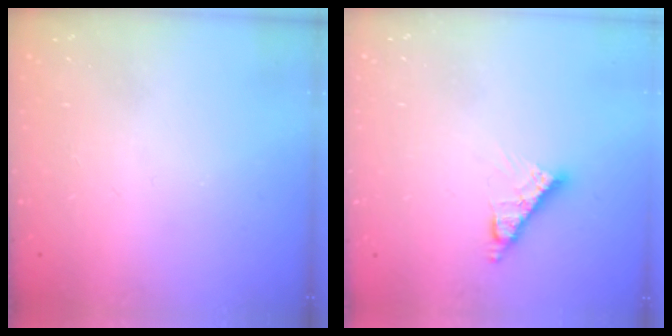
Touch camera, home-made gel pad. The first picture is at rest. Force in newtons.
{"total": 7.5, "press": 7.5, "slide": 0.5}